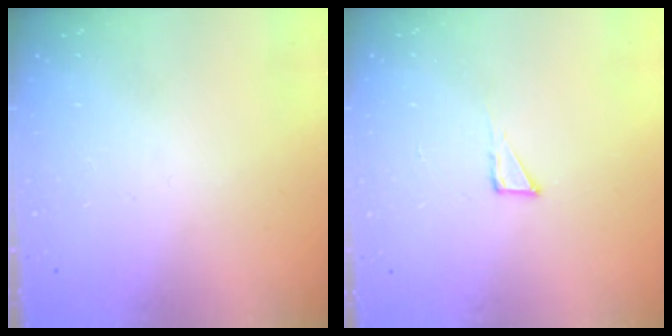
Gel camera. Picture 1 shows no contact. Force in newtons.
{"total": 2.8, "press": 2.8, "slide": 0.2}